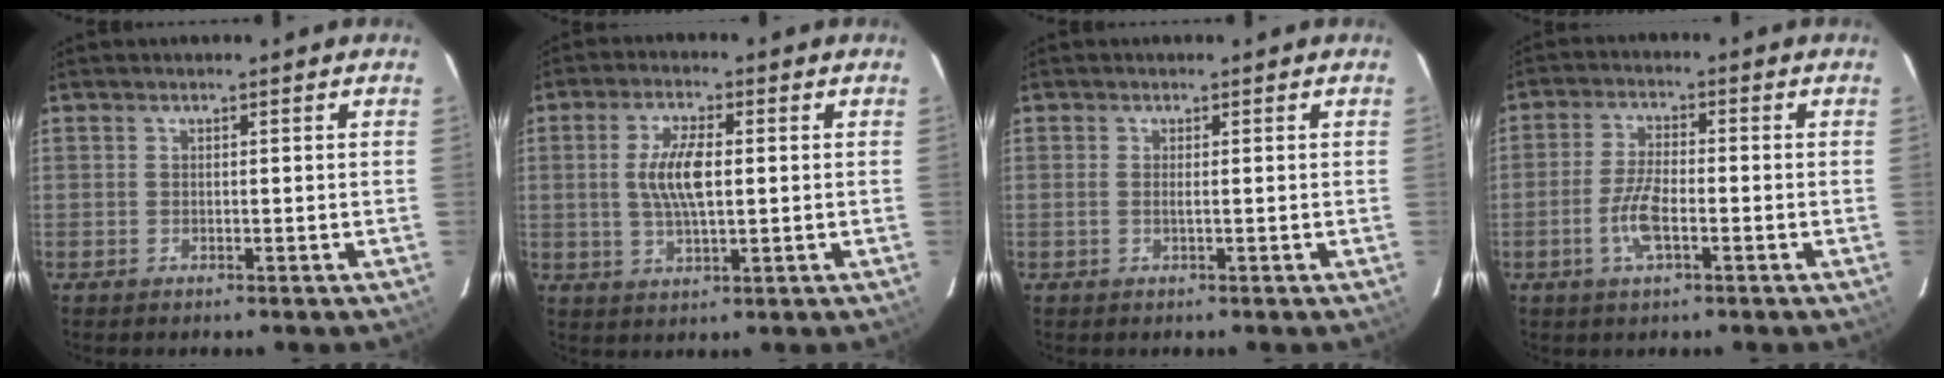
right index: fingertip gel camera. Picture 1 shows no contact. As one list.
[{"total": 7.5, "force": [0.7, 2.7, 7.0], "torque": [-0.138, 0.003, 0.013]}, {"total": 0.8, "force": [-0.1, -0.1, 0.8], "torque": [-0.018, -0.001, -0.003]}, {"total": 6.5, "force": [-2.4, 2.2, 5.6], "torque": [-0.119, 0.000, -0.048]}]